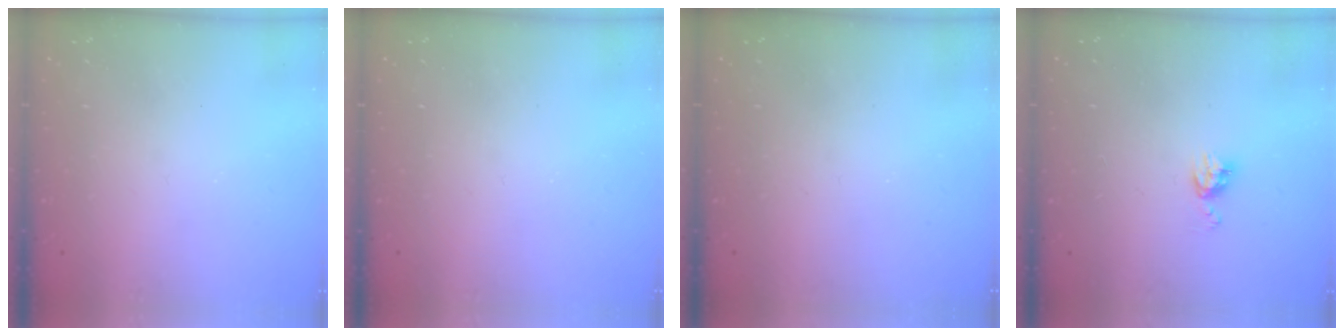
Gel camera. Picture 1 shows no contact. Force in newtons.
{"total": 0.0}
{"total": 0.0}
{"total": 6.1, "press": 6.1, "slide": 0.6}